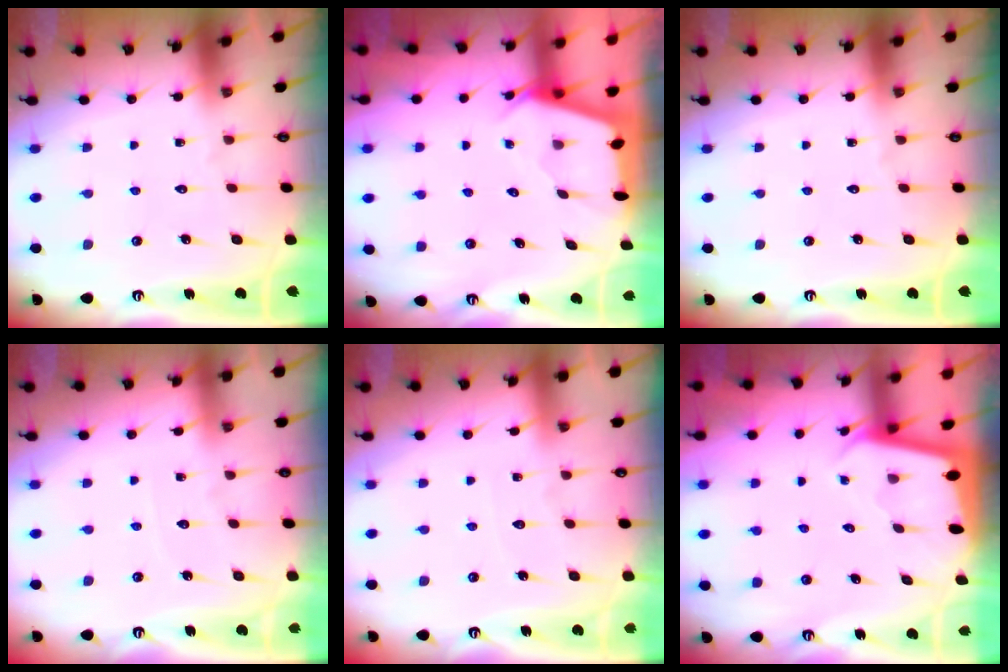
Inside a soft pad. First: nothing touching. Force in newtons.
{"total": 2.4, "press": 2.4, "slide": 0.3}
{"total": 0.0}
{"total": 2.0, "press": 2.0, "slide": 0.3}
{"total": 3.4, "press": 3.4, "slide": 0.5}
{"total": 1.9, "press": 1.9, "slide": 0.1}